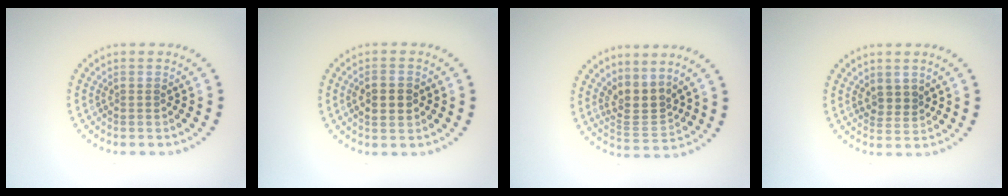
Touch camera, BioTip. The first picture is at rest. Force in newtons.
{"total": 2.3, "press": 2.3, "slide": 0.1}
{"total": 3.0, "press": 2.3, "slide": 1.9}
{"total": 1.9, "press": 1.4, "slide": 1.2}